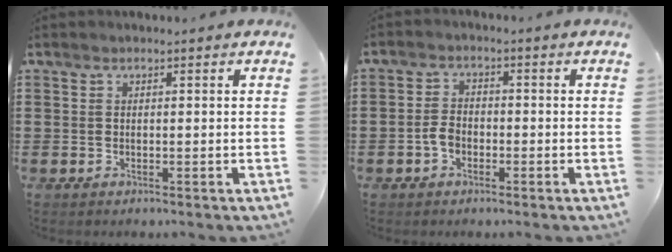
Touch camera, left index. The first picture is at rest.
{"total": 3.0, "force": [-1.2, 1.9, 1.9], "torque": [-0.052, -0.001, -0.028]}